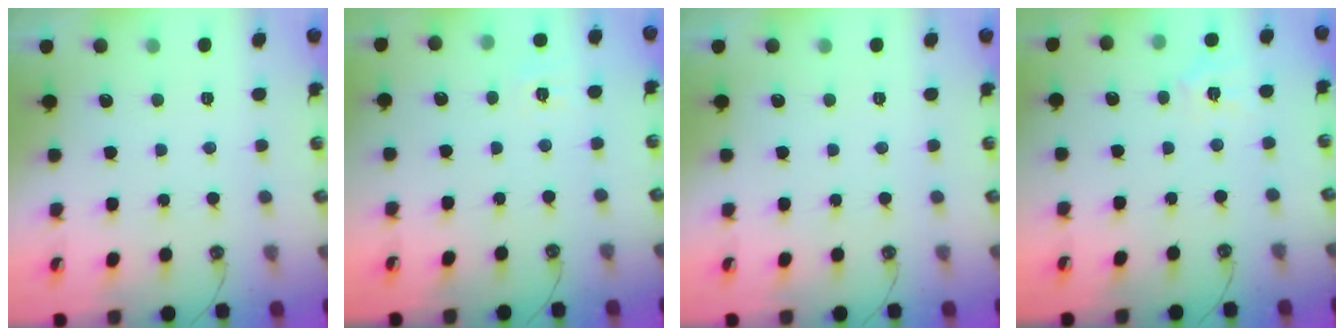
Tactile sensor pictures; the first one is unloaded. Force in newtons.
{"total": 5.0, "press": 4.9, "slide": 0.6}
{"total": 0.0}
{"total": 5.9, "press": 5.9, "slide": 0.7}